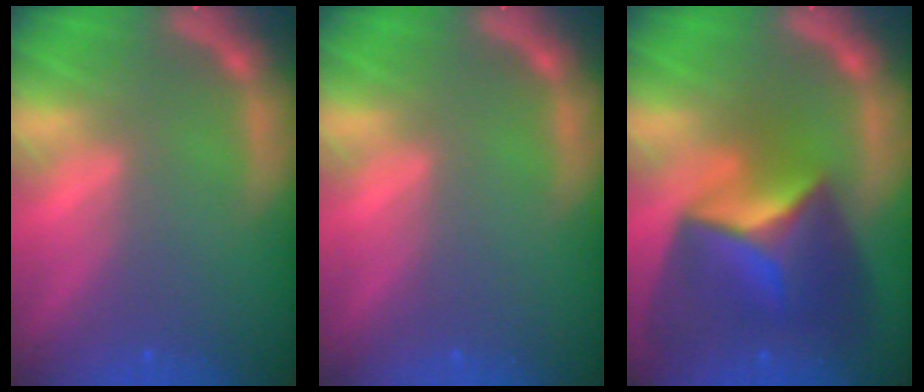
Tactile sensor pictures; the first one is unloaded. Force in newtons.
{"total": 0.0}
{"total": 10.0}